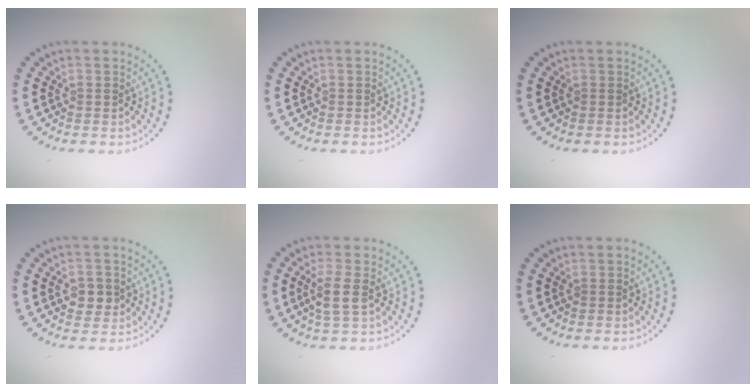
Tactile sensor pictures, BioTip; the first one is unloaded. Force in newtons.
{"total": 0.0}
{"total": 0.0}
{"total": 2.1, "press": 2.0, "slide": 0.3}
{"total": 2.4, "press": 2.1, "slide": 1.1}
{"total": 0.0}